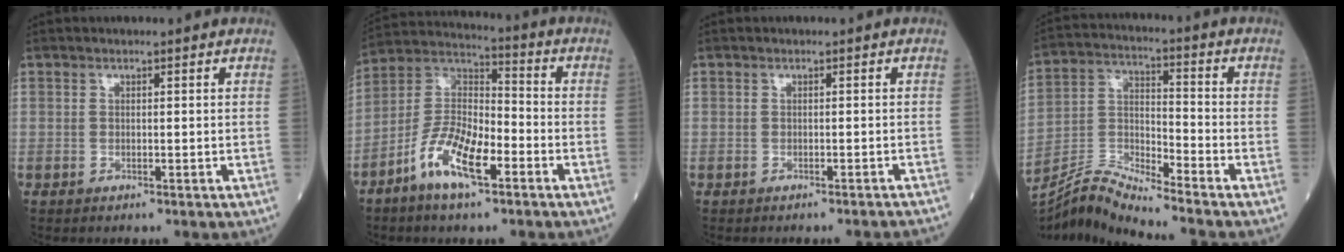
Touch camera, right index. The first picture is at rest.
{"total": 11.6, "force": [-5.7, 3.6, 9.4], "torque": [-0.189, 0.007, -0.110]}
{"total": 5.0, "force": [-4.9, -0.3, 1.2], "torque": [-0.010, -0.018, -0.053]}
{"total": 8.9, "force": [-8.6, -1.7, 1.3], "torque": [-0.037, 0.021, -0.164]}